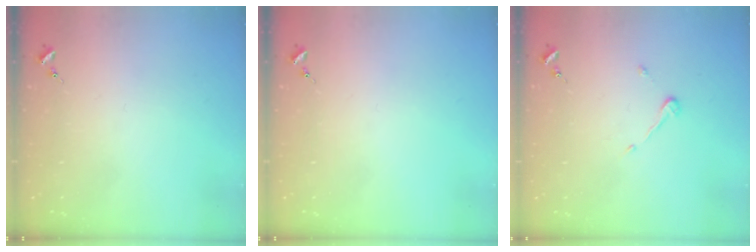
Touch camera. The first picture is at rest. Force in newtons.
{"total": 0.0}
{"total": 3.6, "press": 3.6, "slide": 0.2}